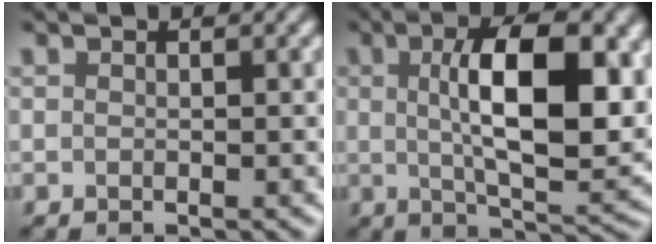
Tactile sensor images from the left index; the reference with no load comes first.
{"total": 11.3, "force": [1.7, 4.6, 10.2], "torque": [-0.158, -0.003, 0.028]}